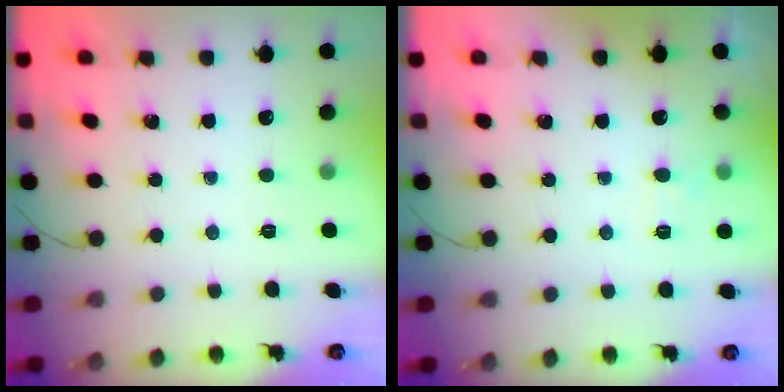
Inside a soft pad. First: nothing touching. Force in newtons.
{"total": 2.6, "press": 2.2, "slide": 1.4}